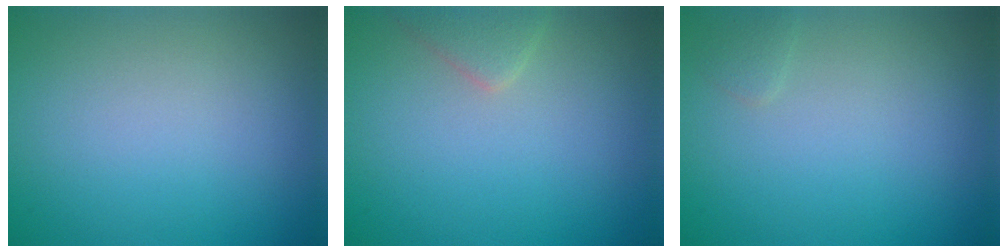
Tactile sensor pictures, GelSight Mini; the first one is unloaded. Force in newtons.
{"total": 1.9, "press": 1.9, "slide": 0.1}
{"total": 0.6, "press": 0.6, "slide": 0.1}